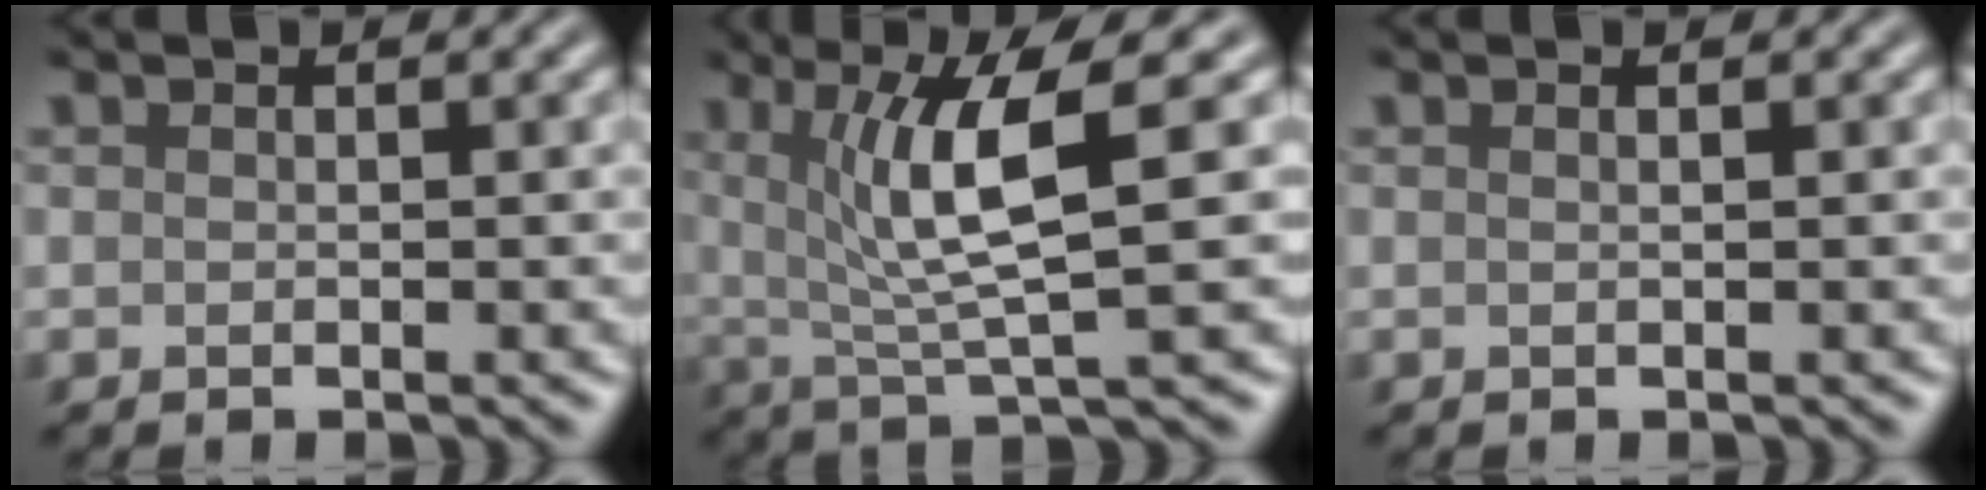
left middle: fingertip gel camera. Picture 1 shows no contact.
{"total": 6.3, "force": [1.6, 1.1, 6.0], "torque": [-0.106, 0.004, 0.034]}
{"total": 0.8, "force": [0.3, 0.4, 0.6], "torque": [0.001, -0.001, -0.006]}